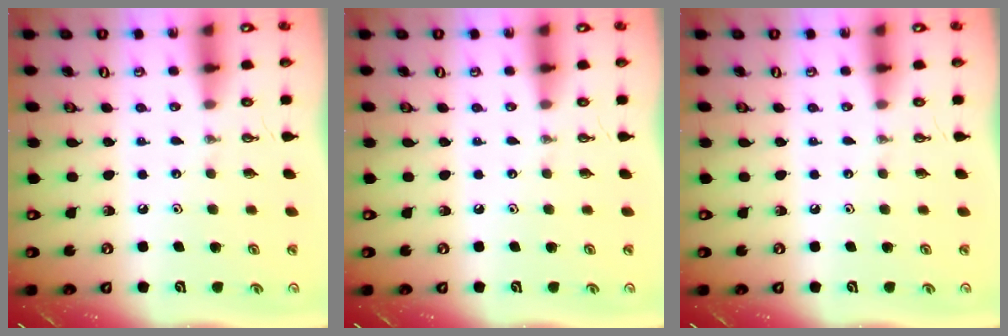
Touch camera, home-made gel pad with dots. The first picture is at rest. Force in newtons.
{"total": 0.0}
{"total": 0.0}